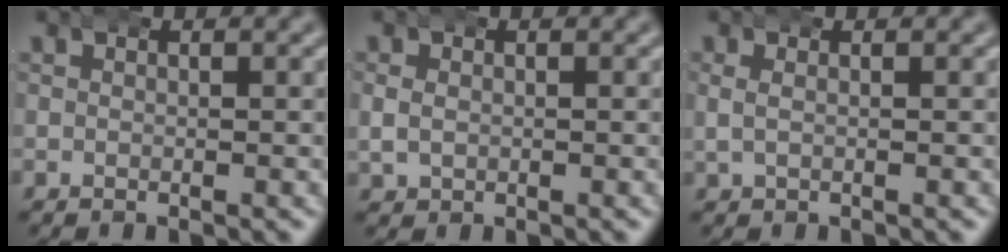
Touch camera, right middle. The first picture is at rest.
{"total": 1.7, "force": [0.0, 1.5, 0.7], "torque": [-0.020, -0.001, 0.004]}
{"total": 1.7, "force": [0.3, 1.1, 1.2], "torque": [-0.023, 0.008, 0.002]}